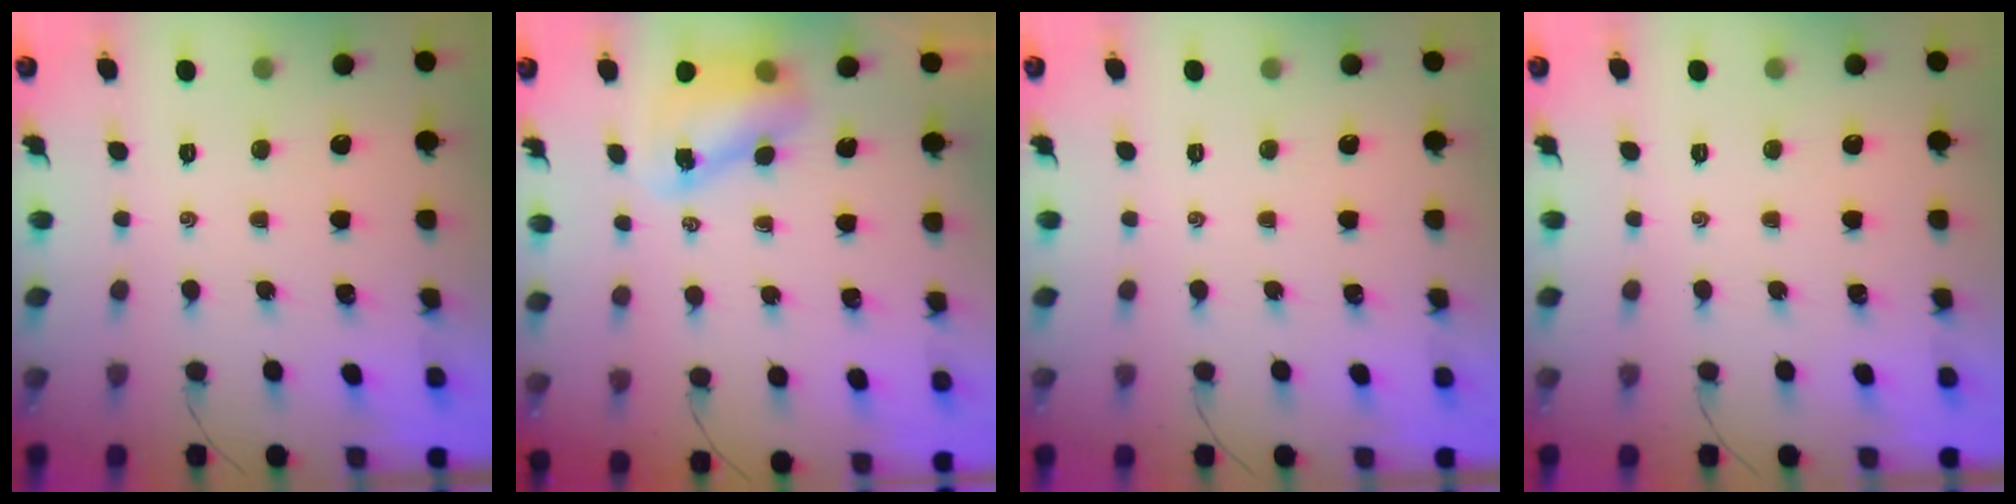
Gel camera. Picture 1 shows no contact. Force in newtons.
{"total": 7.3, "press": 7.2, "slide": 1.3}
{"total": 0.0}
{"total": 0.0}